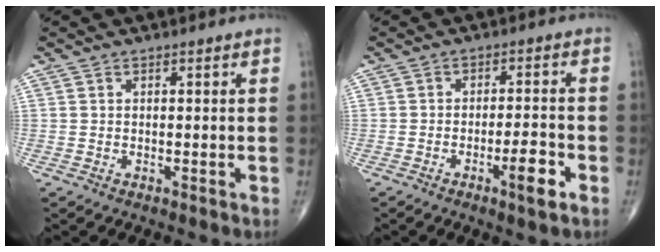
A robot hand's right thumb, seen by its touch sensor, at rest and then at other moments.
{"total": 5.5, "force": [-2.6, 0.9, 4.7], "torque": [-0.077, 0.012, -0.040]}